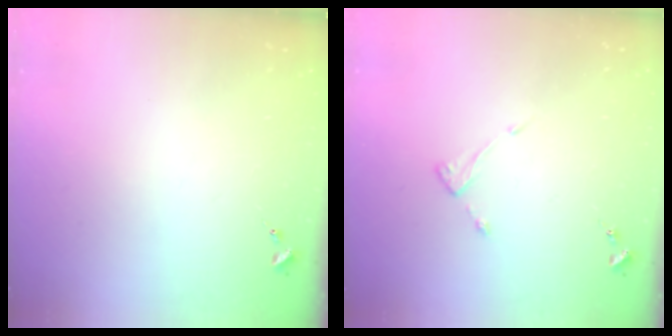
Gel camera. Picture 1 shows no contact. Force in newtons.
{"total": 2.6, "press": 2.6, "slide": 0.3}